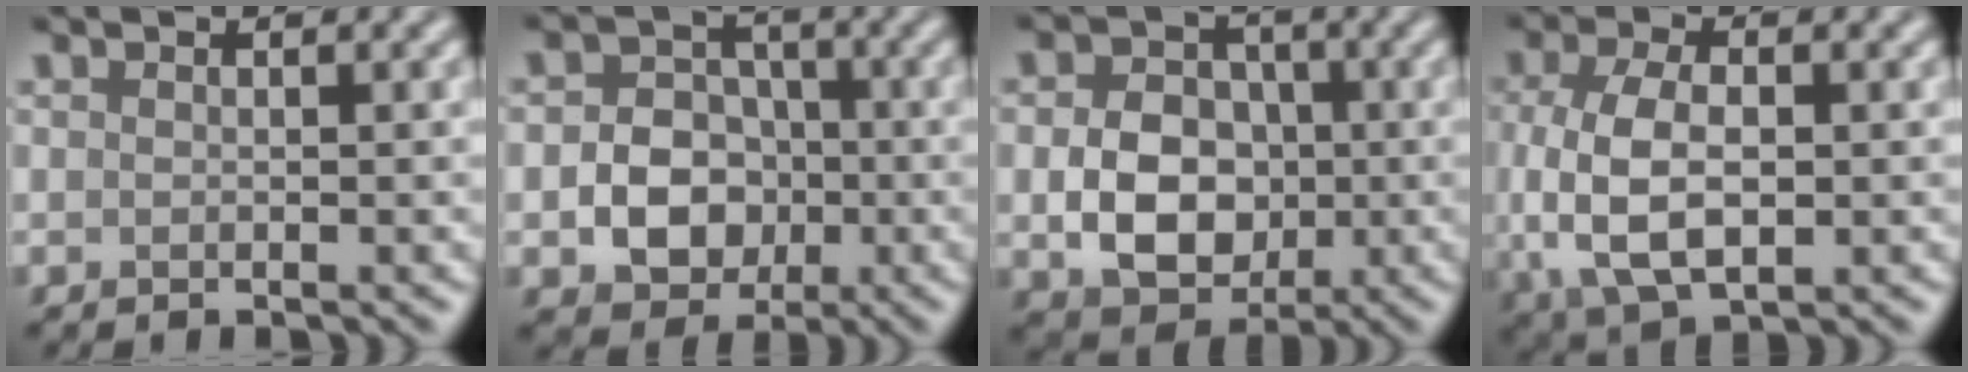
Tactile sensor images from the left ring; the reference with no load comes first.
{"total": 5.4, "force": [-1.3, 4.4, 2.8], "torque": [-0.036, -0.003, -0.027]}
{"total": 6.3, "force": [-0.8, 5.0, 3.8], "torque": [-0.068, -0.003, -0.014]}
{"total": 7.0, "force": [-0.5, 3.9, 5.7], "torque": [-0.129, -0.010, -0.006]}